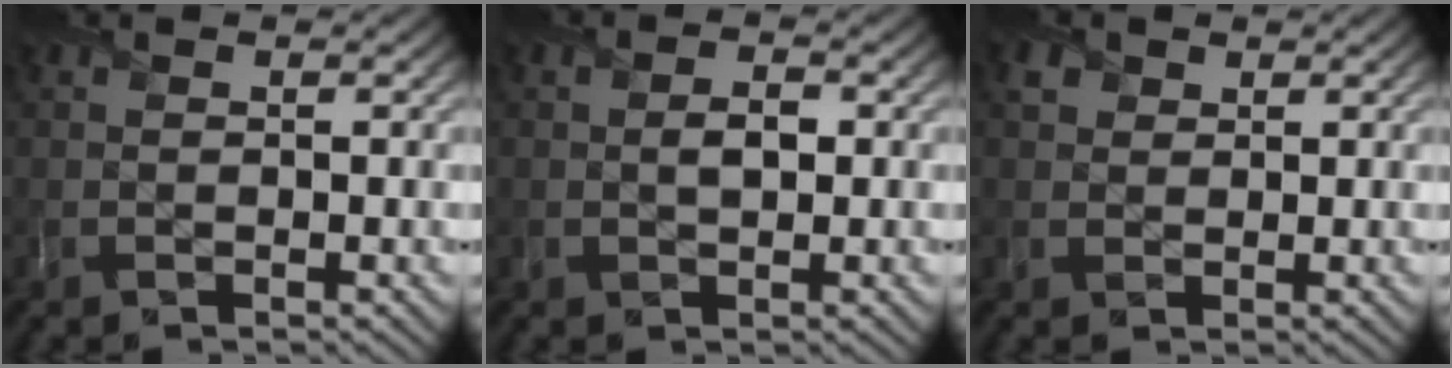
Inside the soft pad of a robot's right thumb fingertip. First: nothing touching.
{"total": 1.9, "force": [0.0, 1.2, 1.5], "torque": [-0.027, 0.000, 0.001]}
{"total": 1.6, "force": [0.8, 1.3, 0.1], "torque": [-0.005, 0.000, 0.017]}